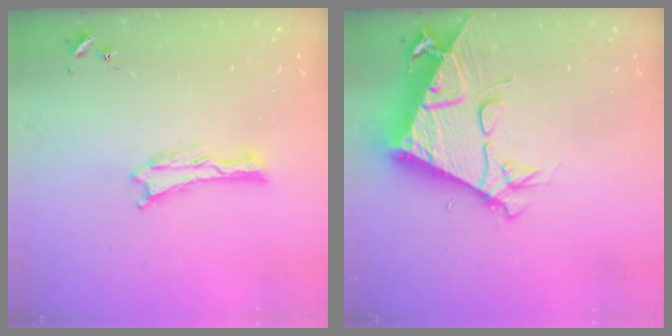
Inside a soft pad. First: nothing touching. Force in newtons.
{"total": 9.4, "press": 9.4, "slide": 0.9}